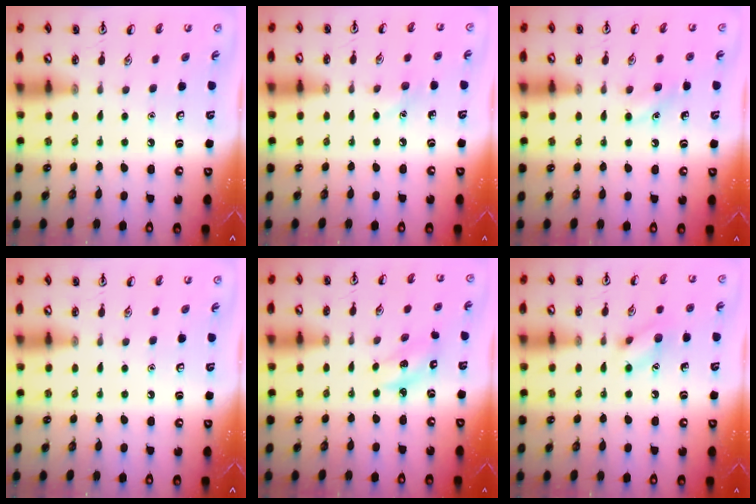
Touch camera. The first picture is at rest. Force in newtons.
{"total": 5.0, "press": 4.7, "slide": 1.5}
{"total": 5.8, "press": 5.7, "slide": 1.4}
{"total": 0.0}
{"total": 2.6, "press": 2.5, "slide": 0.6}
{"total": 7.8, "press": 7.8, "slide": 0.5}